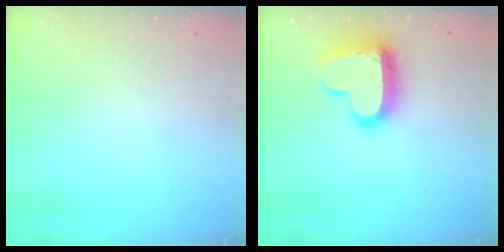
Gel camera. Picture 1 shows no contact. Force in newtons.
{"total": 17.1, "press": 17.0, "slide": 1.6}